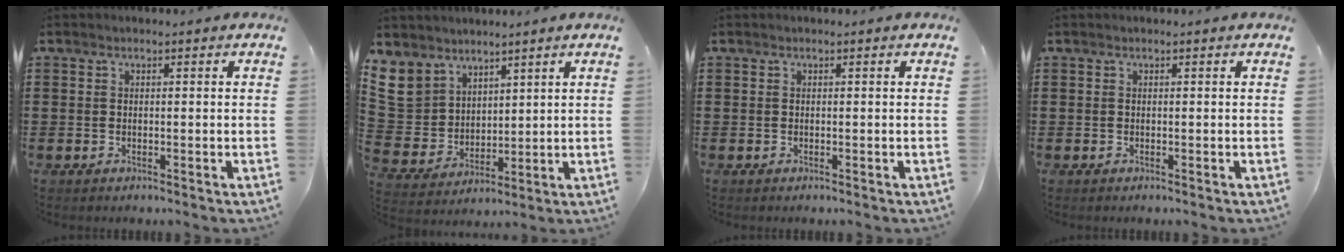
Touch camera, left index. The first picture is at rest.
{"total": 7.7, "force": [5.2, 5.6, 0.8], "torque": [-0.066, -0.022, 0.103]}
{"total": 0.0}
{"total": 0.0}